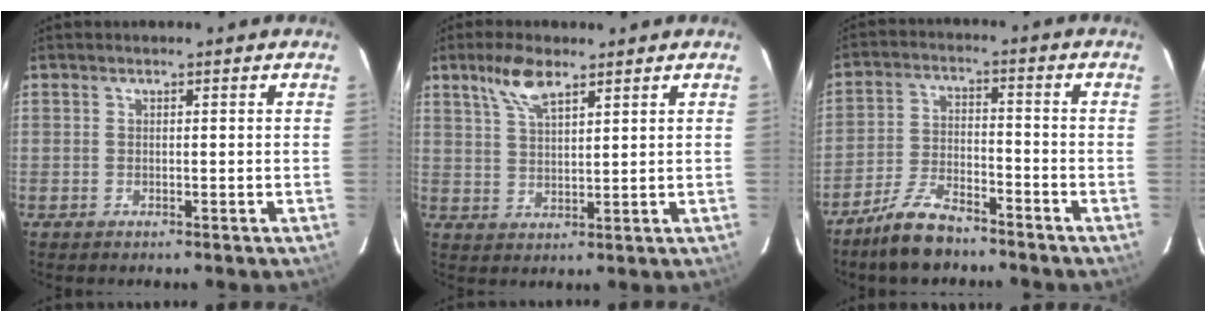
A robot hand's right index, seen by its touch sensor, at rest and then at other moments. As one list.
[{"total": 6.0, "force": [4.3, 1.7, 3.8], "torque": [-0.073, 0.007, 0.085]}, {"total": 8.9, "force": [-7.2, 2.9, 4.2], "torque": [-0.099, 0.002, -0.136]}]